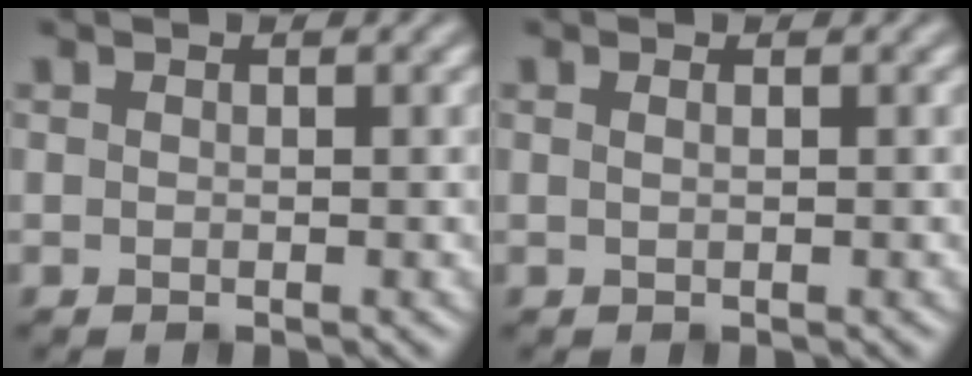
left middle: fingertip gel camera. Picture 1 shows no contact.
{"total": 1.1, "force": [0.5, 0.6, 0.8], "torque": [0.001, -0.003, -0.007]}